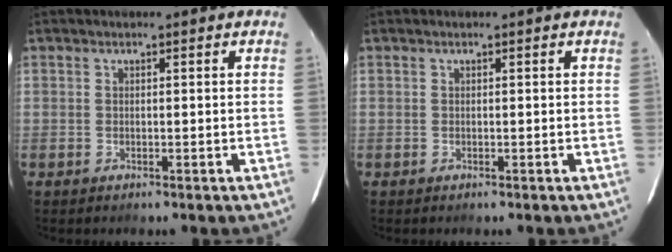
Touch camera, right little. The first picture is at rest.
{"total": 0.0}